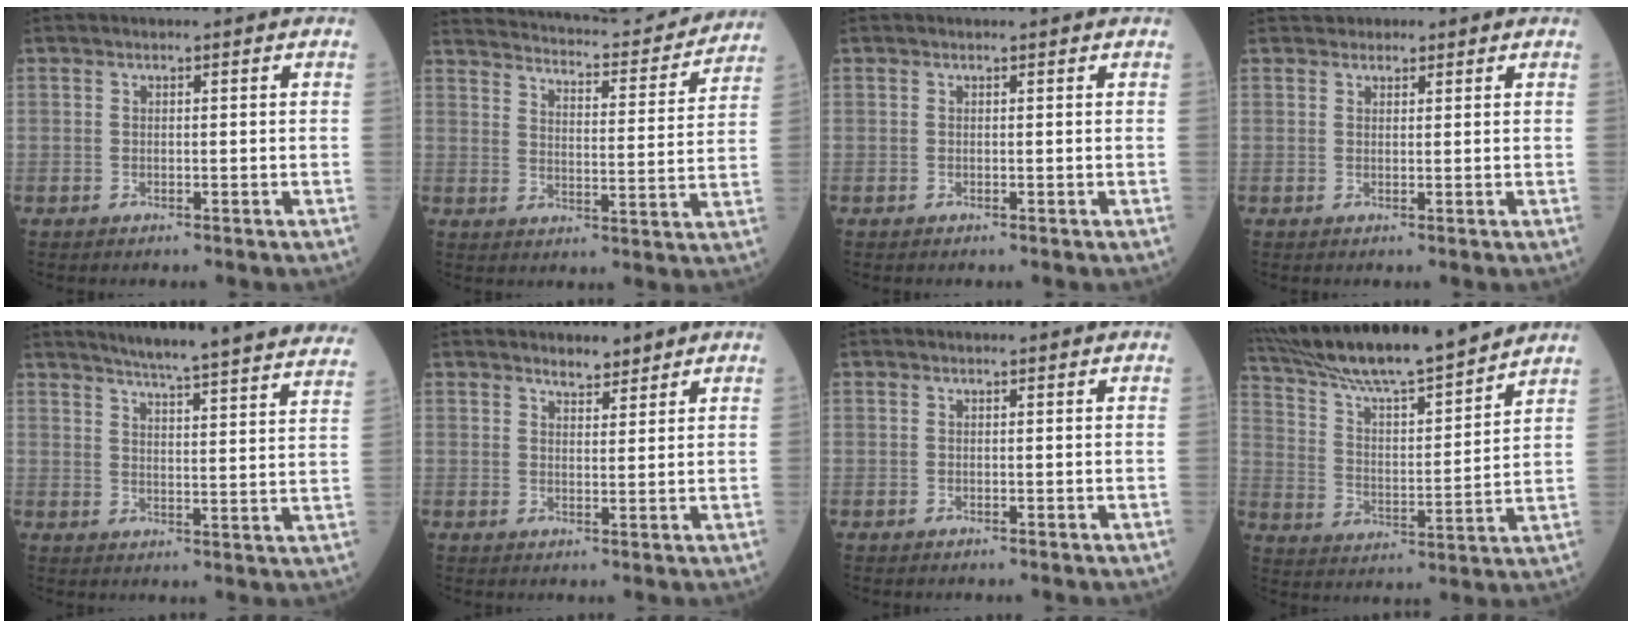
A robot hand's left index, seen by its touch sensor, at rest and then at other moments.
{"total": 20.7, "force": [19.2, 4.0, 6.6], "torque": [-0.103, -0.018, 0.245]}
{"total": 0.0}
{"total": 2.2, "force": [1.6, 1.4, 0.6], "torque": [-0.004, 0.013, 0.018]}
{"total": 27.6, "force": [25.4, 0.3, 10.6], "torque": [-0.156, -0.069, 0.300]}
{"total": 2.5, "force": [2.3, 0.8, 0.6], "torque": [-0.013, 0.000, 0.037]}
{"total": 0.0}
{"total": 19.1, "force": [17.2, 0.8, 8.3], "torque": [-0.152, 0.010, 0.283]}